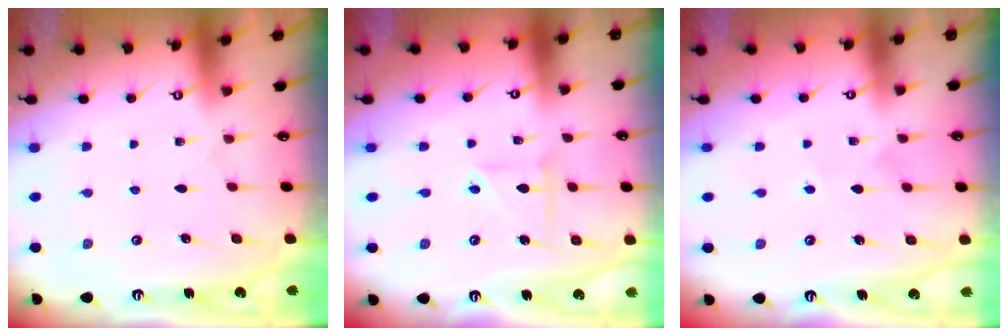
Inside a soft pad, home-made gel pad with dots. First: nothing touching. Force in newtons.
{"total": 3.1, "press": 3.0, "slide": 0.9}
{"total": 2.5, "press": 2.3, "slide": 0.9}